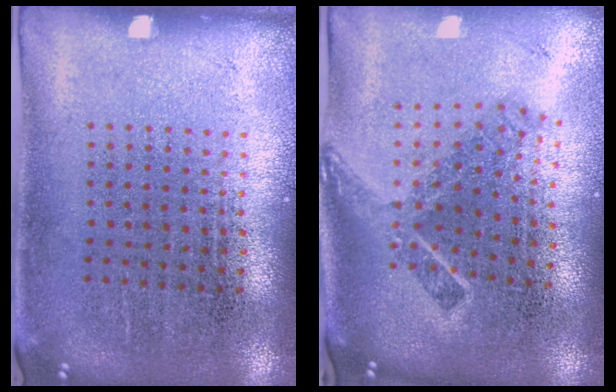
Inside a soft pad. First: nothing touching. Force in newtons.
{"total": 2.1, "press": 1.4, "slide": 1.5}